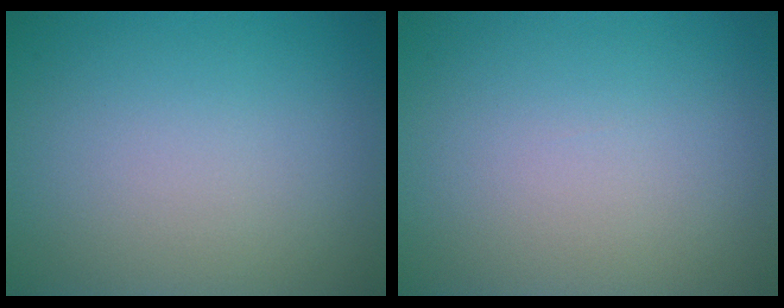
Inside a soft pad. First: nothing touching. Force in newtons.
{"total": 0.0}